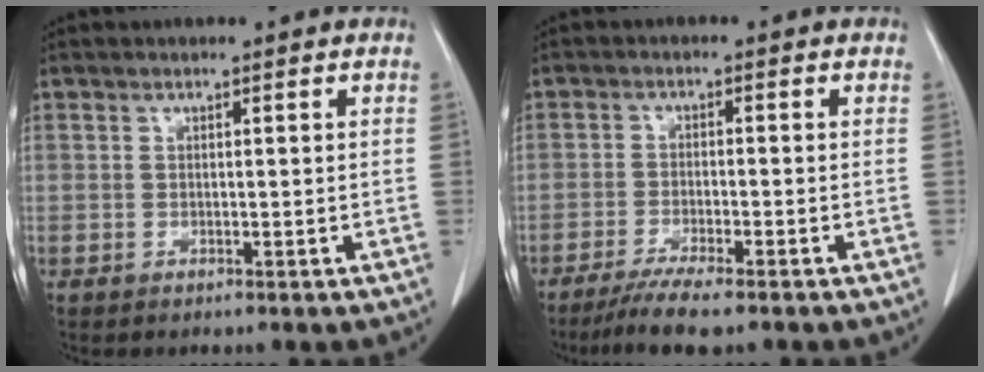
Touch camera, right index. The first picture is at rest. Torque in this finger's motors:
{"motor_torque": [0.51, -0.49, 0.22, 0.07]}